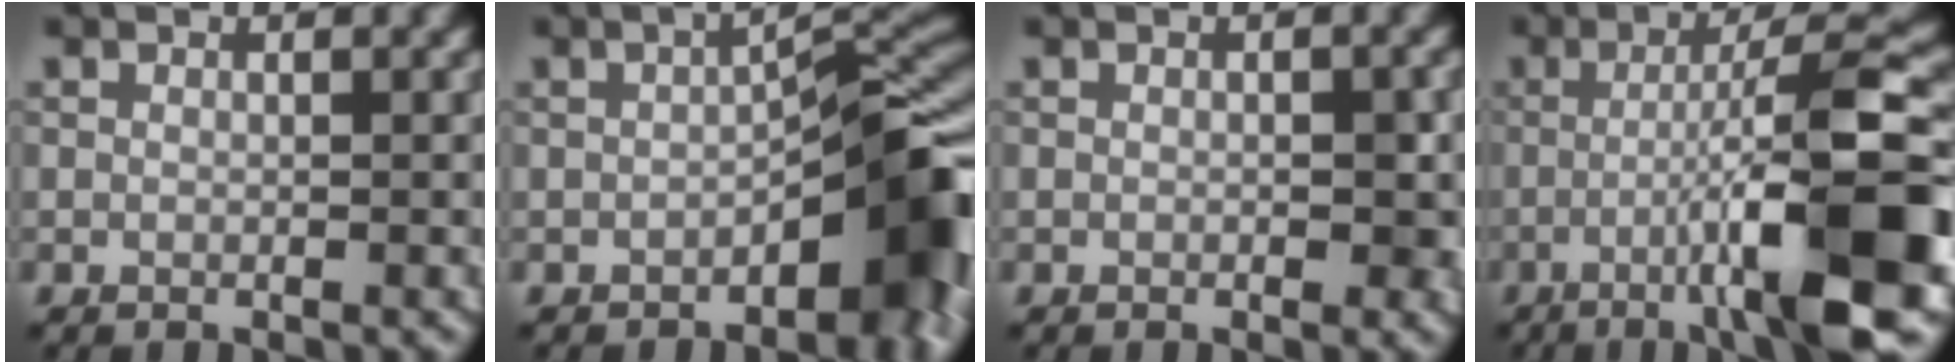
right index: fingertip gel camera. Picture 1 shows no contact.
{"total": 8.2, "force": [-3.0, 3.3, 6.9], "torque": [-0.064, 0.018, -0.053]}
{"total": 2.3, "force": [-0.4, 1.0, 2.0], "torque": [-0.021, 0.001, -0.005]}
{"total": 11.9, "force": [-3.1, 1.6, 11.4], "torque": [-0.154, 0.019, -0.049]}